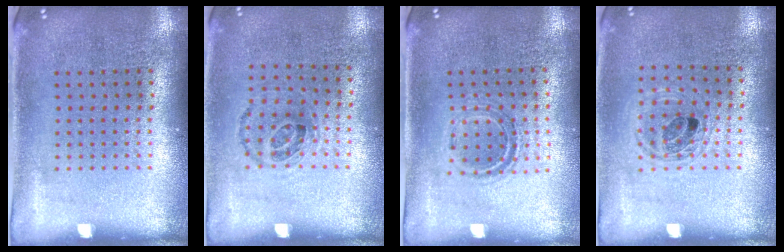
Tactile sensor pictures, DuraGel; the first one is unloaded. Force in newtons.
{"total": 1.0, "press": 0.7, "slide": 0.7}
{"total": 1.0, "press": 1.0, "slide": 0.3}
{"total": 1.1, "press": 1.0, "slide": 0.3}